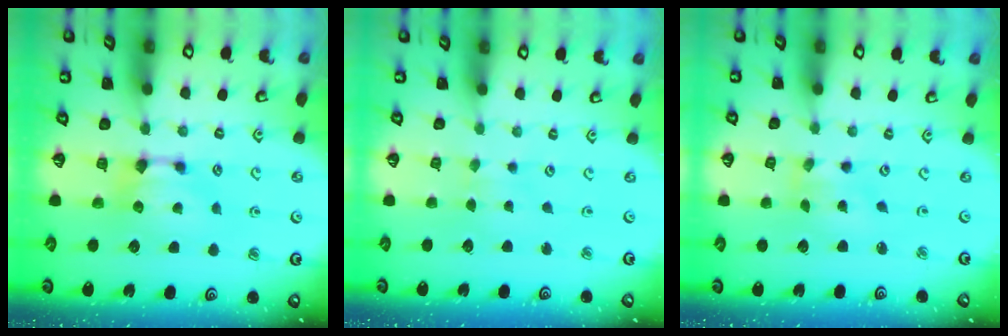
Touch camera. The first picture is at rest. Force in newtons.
{"total": 2.4, "press": 2.4, "slide": 0.1}
{"total": 2.2, "press": 2.0, "slide": 1.0}